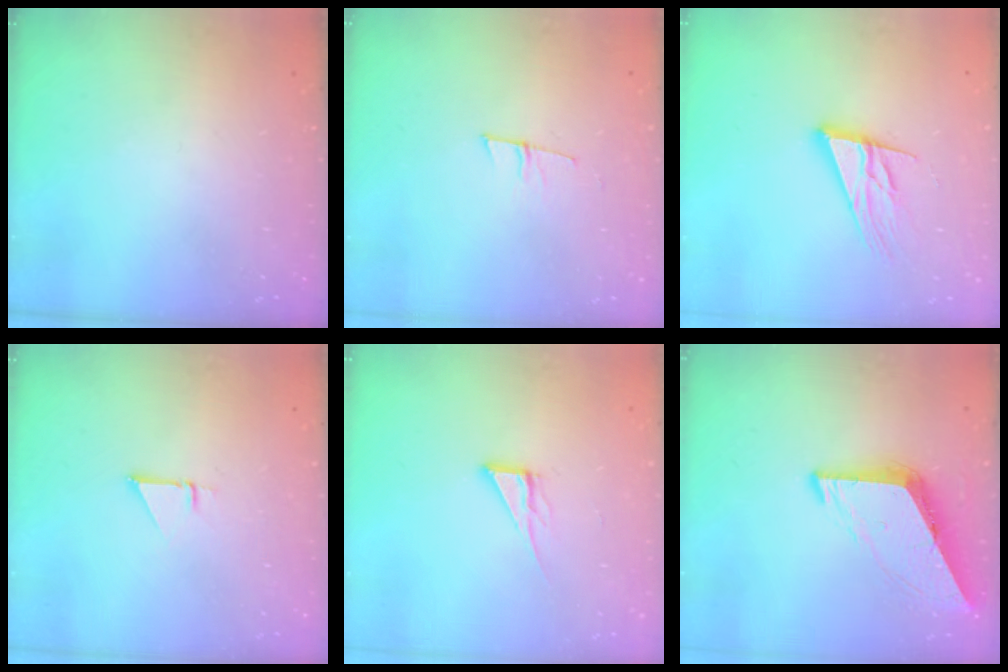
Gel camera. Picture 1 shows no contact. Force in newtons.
{"total": 6.3, "press": 5.6, "slide": 2.9}
{"total": 14.7, "press": 14.1, "slide": 4.0}
{"total": 1.4, "press": 1.4, "slide": 0.0}
{"total": 6.1, "press": 6.1, "slide": 0.3}
{"total": 7.8, "press": 7.8, "slide": 0.6}